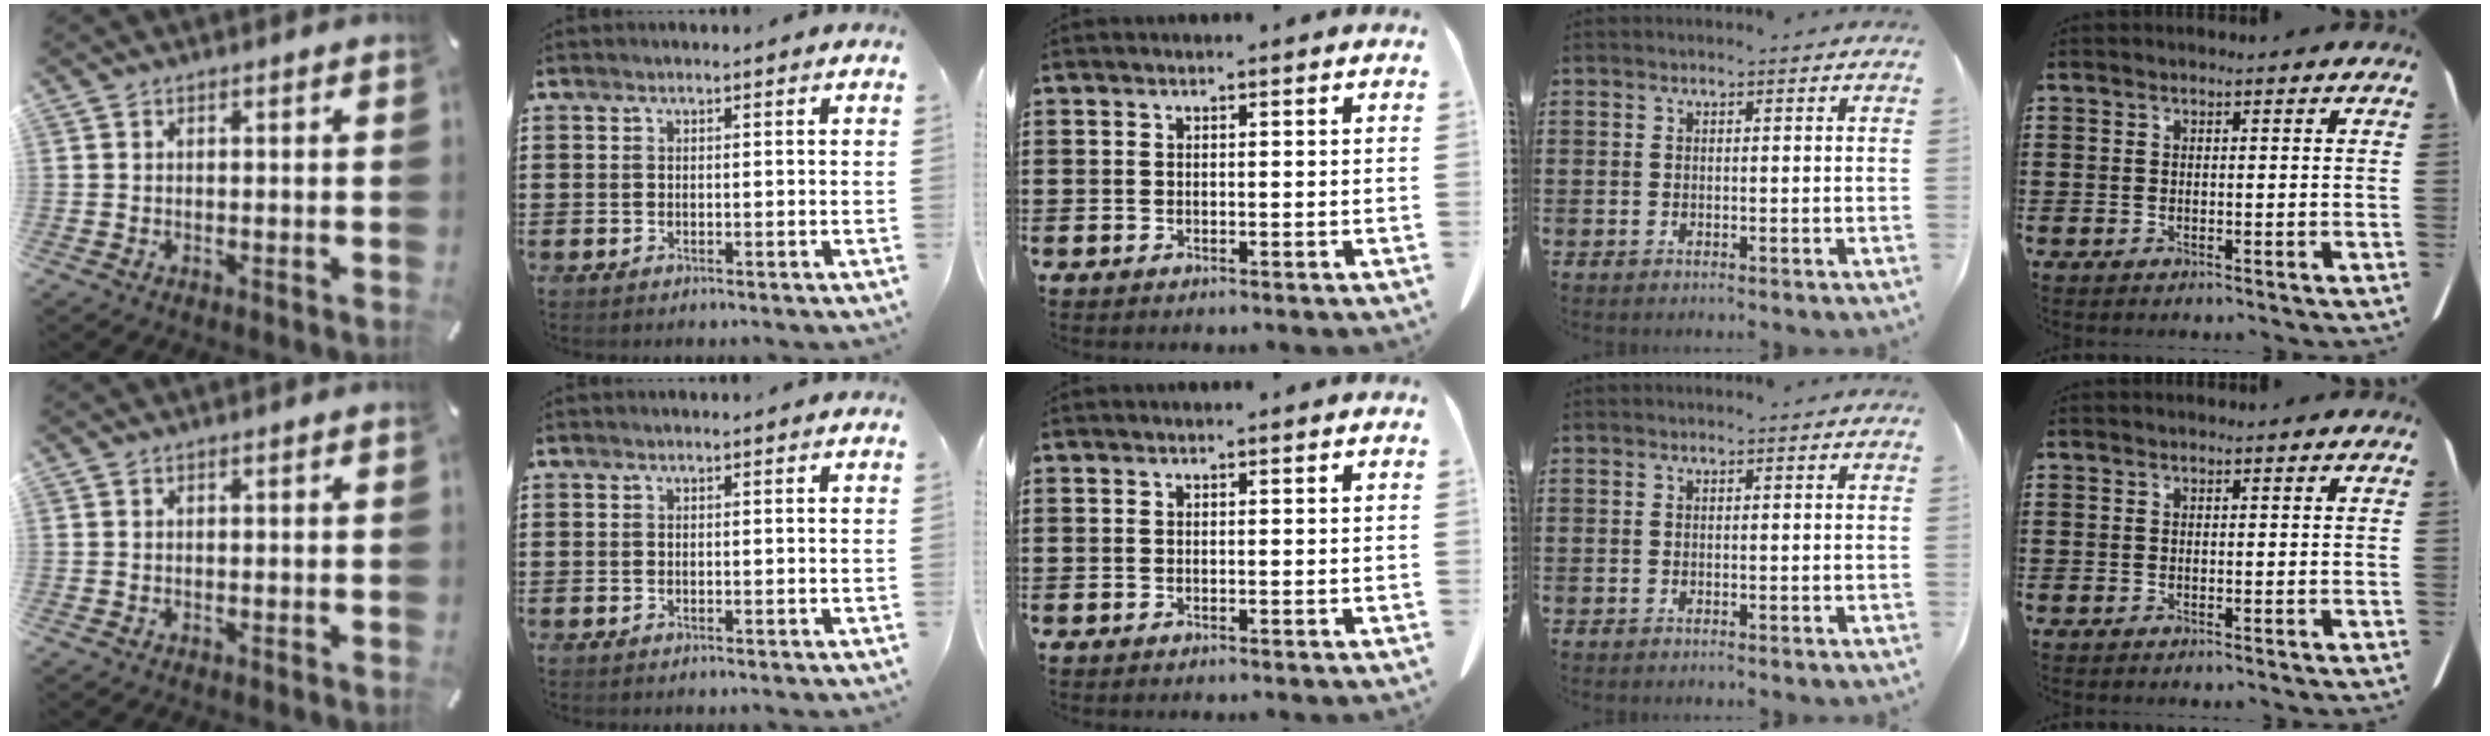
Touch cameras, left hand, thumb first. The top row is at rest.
{}